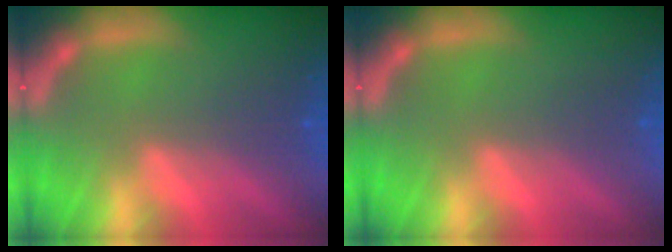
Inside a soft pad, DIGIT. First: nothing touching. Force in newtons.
{"total": 0.0}